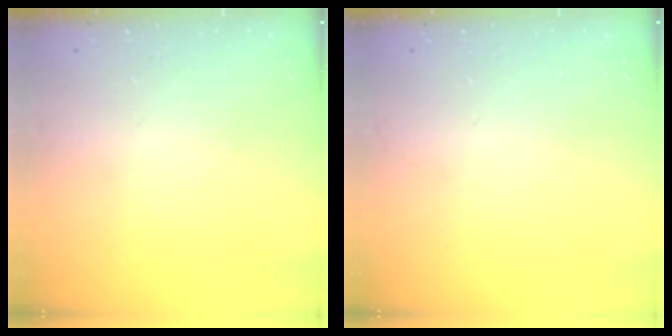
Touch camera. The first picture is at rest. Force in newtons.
{"total": 0.0}